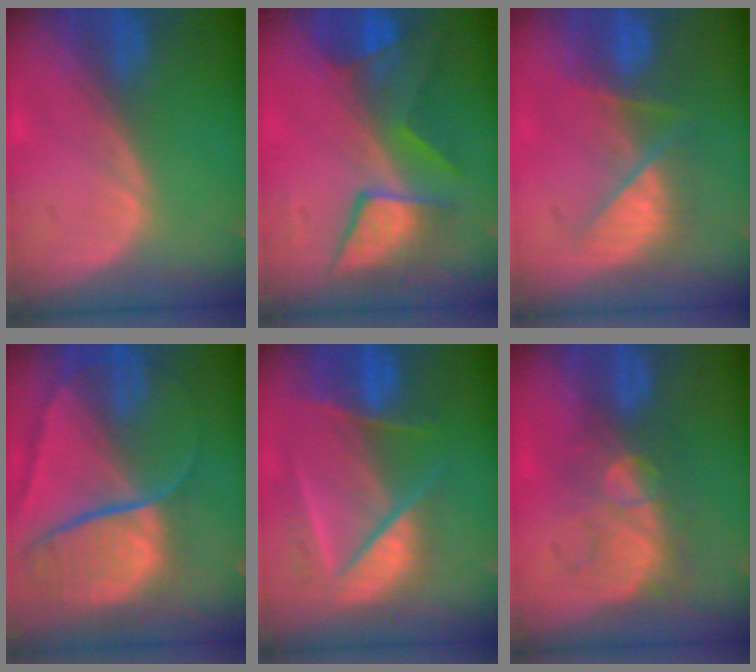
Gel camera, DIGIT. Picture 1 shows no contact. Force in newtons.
{"total": 7.8, "press": 7.8, "slide": 0.4}
{"total": 7.1, "press": 7.0, "slide": 1.3}
{"total": 10.7, "press": 8.9, "slide": 5.9}
{"total": 9.7, "press": 8.2, "slide": 5.1}
{"total": 8.8, "press": 7.6, "slide": 4.5}